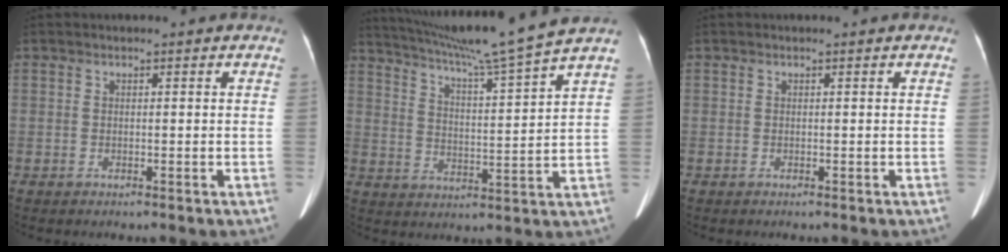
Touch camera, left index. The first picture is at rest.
{"total": 16.0, "force": [14.0, -2.9, 7.2], "torque": [-0.127, -0.027, 0.210]}
{"total": 0.0}